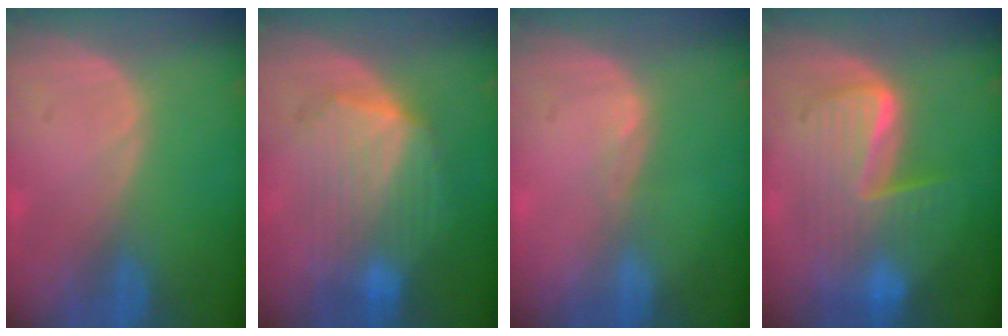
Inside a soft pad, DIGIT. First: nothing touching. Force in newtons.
{"total": 8.2, "press": 8.2, "slide": 0.2}
{"total": 1.0, "press": 0.7, "slide": 0.7}
{"total": 9.3, "press": 9.2, "slide": 0.7}